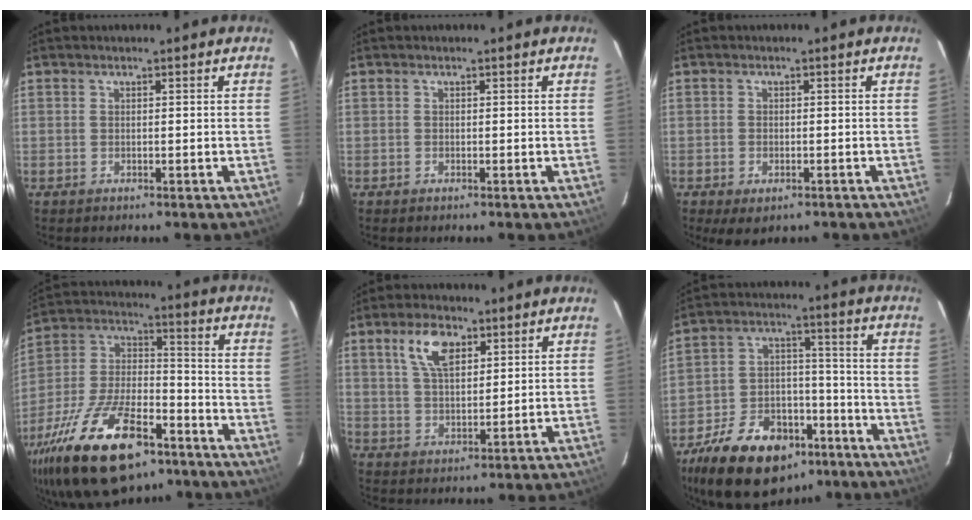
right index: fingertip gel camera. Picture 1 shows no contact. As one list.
[{"total": 0.0}, {"total": 3.9, "force": [-2.1, 2.2, 2.3], "torque": [-0.048, -0.012, -0.031]}, {"total": 25.9, "force": [-15.5, 11.3, 17.3], "torque": [-0.343, -0.012, -0.259]}, {"total": 7.8, "force": [3.9, 3.9, 5.6], "torque": [-0.106, 0.014, 0.074]}, {"total": 20.8, "force": [-13.6, 11.7, 10.6], "torque": [-0.220, 0.023, -0.205]}]